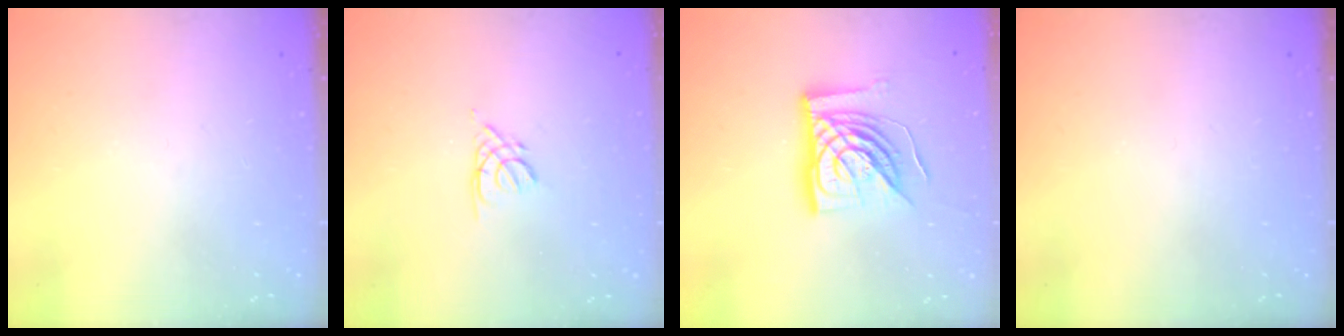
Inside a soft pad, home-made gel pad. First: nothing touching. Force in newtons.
{"total": 2.2, "press": 2.2, "slide": 0.4}
{"total": 15.9, "press": 15.8, "slide": 1.9}
{"total": 0.0}